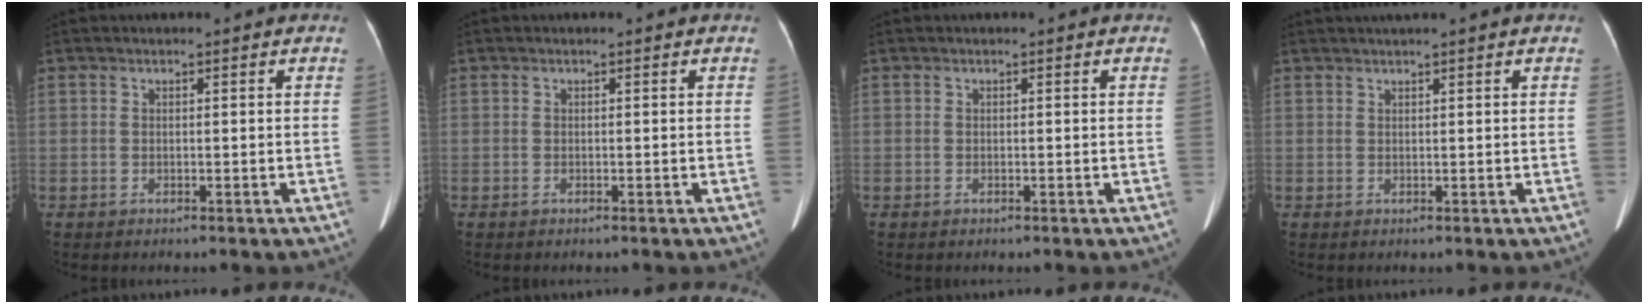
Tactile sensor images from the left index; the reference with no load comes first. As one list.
[{"total": 0.0}, {"total": 0.0}, {"total": 2.4, "force": [2.0, -0.3, 1.4], "torque": [-0.015, 0.023, 0.034]}]